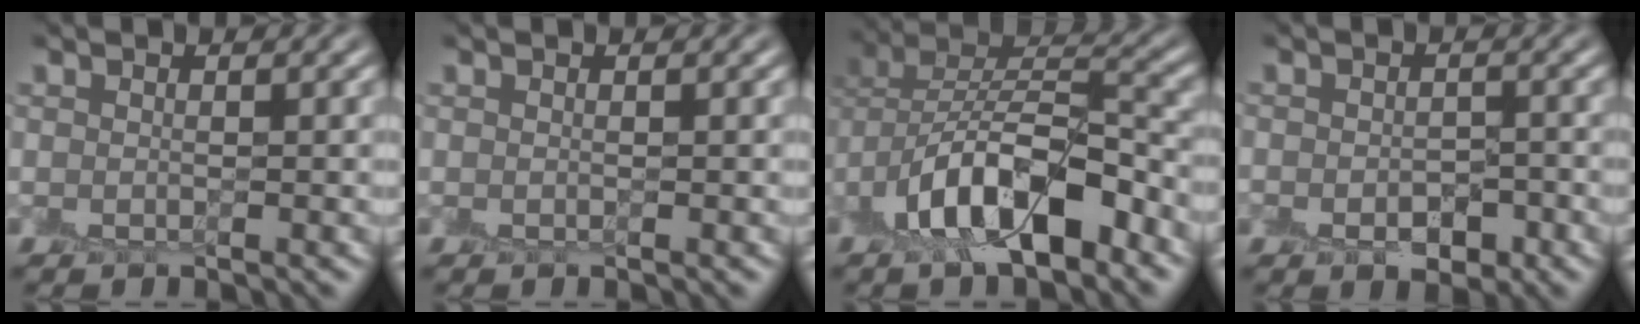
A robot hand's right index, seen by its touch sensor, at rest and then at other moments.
{"total": 0.0}
{"total": 9.4, "force": [-5.1, 4.5, 6.5], "torque": [-0.105, 0.010, -0.102]}
{"total": 2.2, "force": [-1.2, 1.4, 1.3], "torque": [-0.015, -0.008, -0.023]}